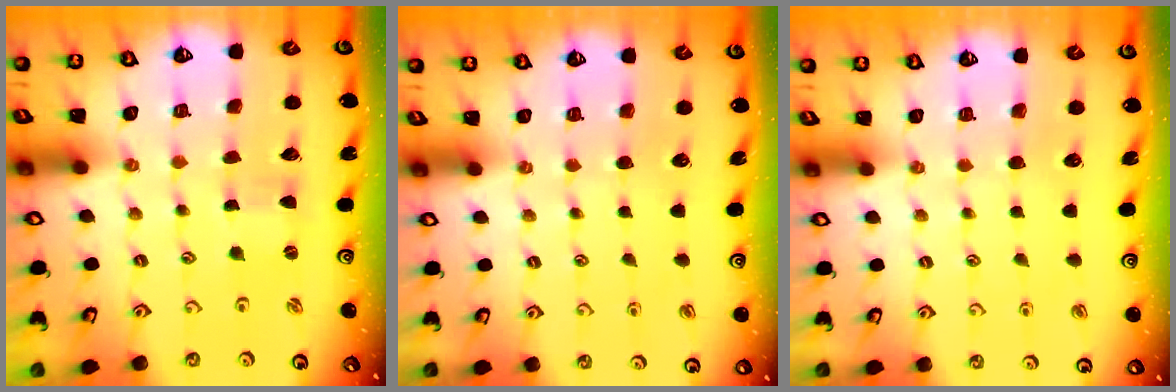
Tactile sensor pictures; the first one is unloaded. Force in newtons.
{"total": 0.0}
{"total": 0.0}